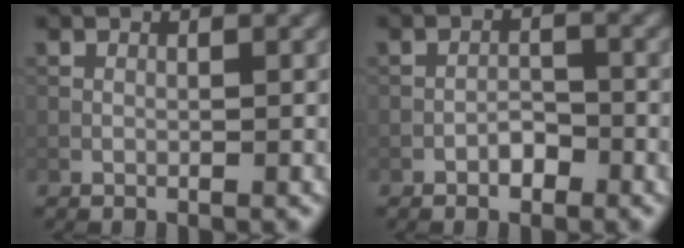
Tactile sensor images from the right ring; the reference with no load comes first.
{"total": 1.6, "force": [-1.0, 0.8, 0.9], "torque": [-0.011, 0.005, -0.020]}